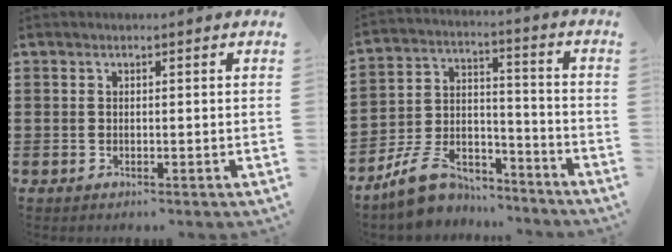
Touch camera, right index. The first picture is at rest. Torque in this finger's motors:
{"motor_torque": [-2.14, 0.00, -0.35, -0.21]}